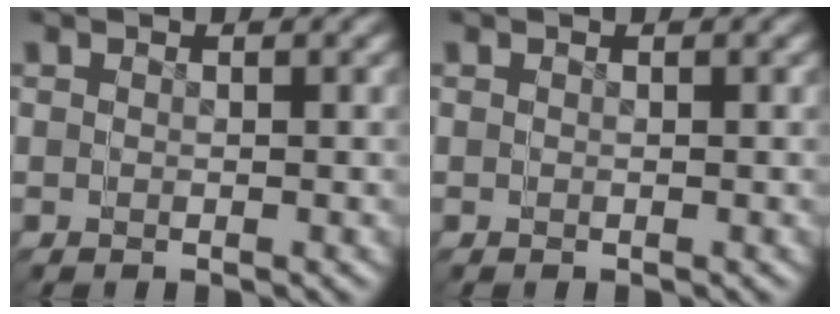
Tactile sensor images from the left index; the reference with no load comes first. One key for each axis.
{"total": 0.0}